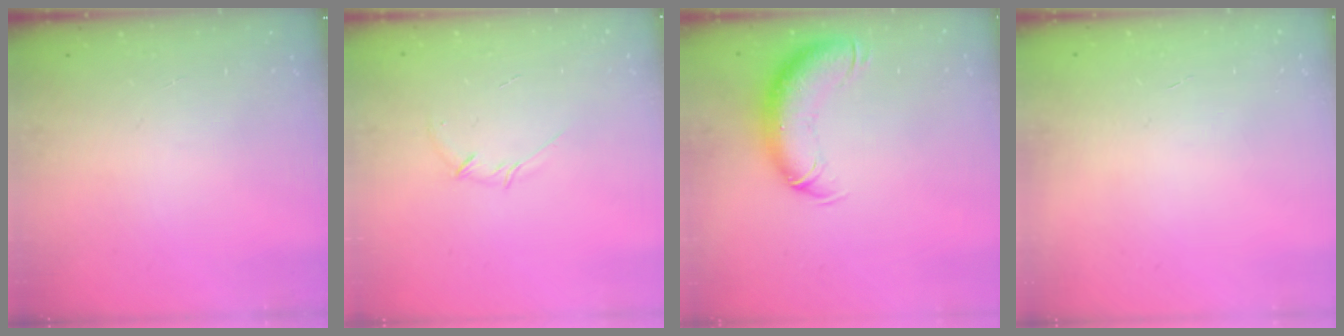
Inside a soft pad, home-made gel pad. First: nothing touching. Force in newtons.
{"total": 3.6, "press": 3.4, "slide": 1.2}
{"total": 12.5, "press": 12.2, "slide": 3.0}
{"total": 0.6, "press": 0.6, "slide": 0.2}